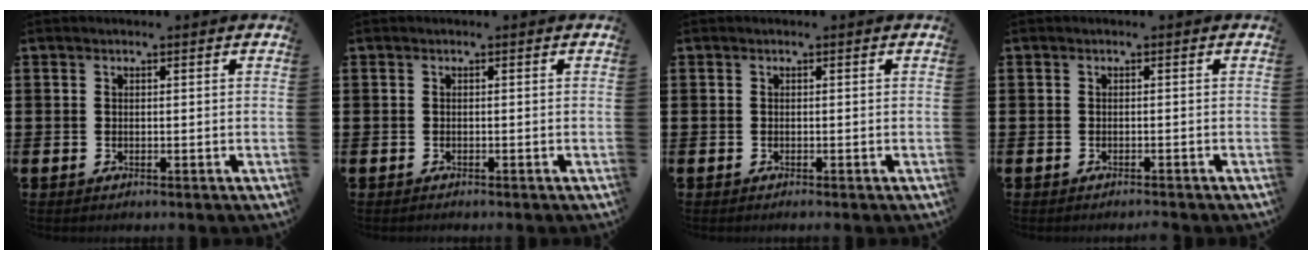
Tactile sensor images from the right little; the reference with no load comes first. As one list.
[{"total": 0.0}, {"total": 0.0}, {"total": 0.5, "force": [-0.5, -0.1, 0.1], "torque": [-0.001, -0.001, -0.011]}]